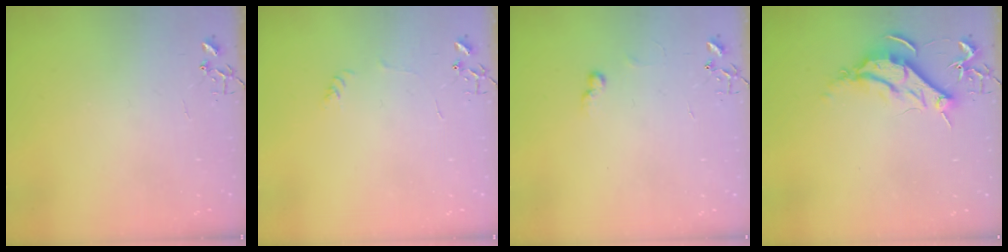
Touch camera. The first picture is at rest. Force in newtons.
{"total": 3.7, "press": 3.7, "slide": 0.5}
{"total": 5.9, "press": 5.9, "slide": 0.8}
{"total": 9.5, "press": 9.4, "slide": 1.0}